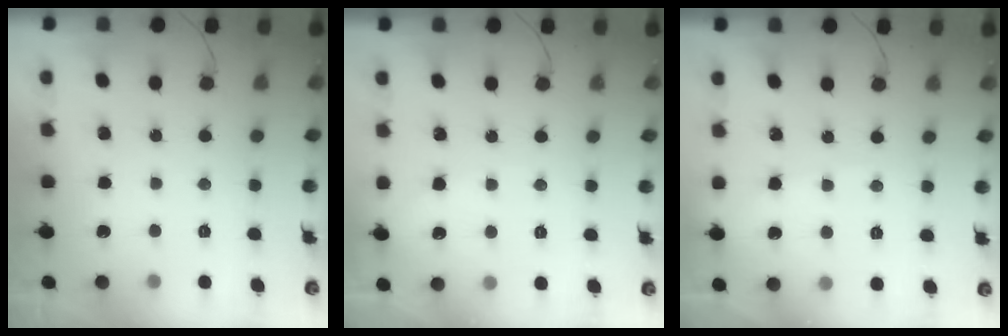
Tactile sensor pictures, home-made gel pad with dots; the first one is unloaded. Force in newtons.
{"total": 4.0, "press": 4.0, "slide": 0.6}
{"total": 1.8, "press": 1.8, "slide": 0.3}